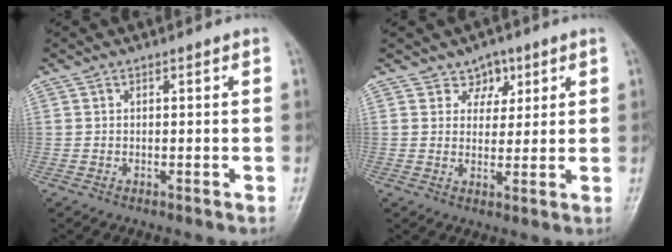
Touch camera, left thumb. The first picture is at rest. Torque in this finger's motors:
{"motor_torque": [-0.04, -0.05, 0.16, 0.06, -0.01]}